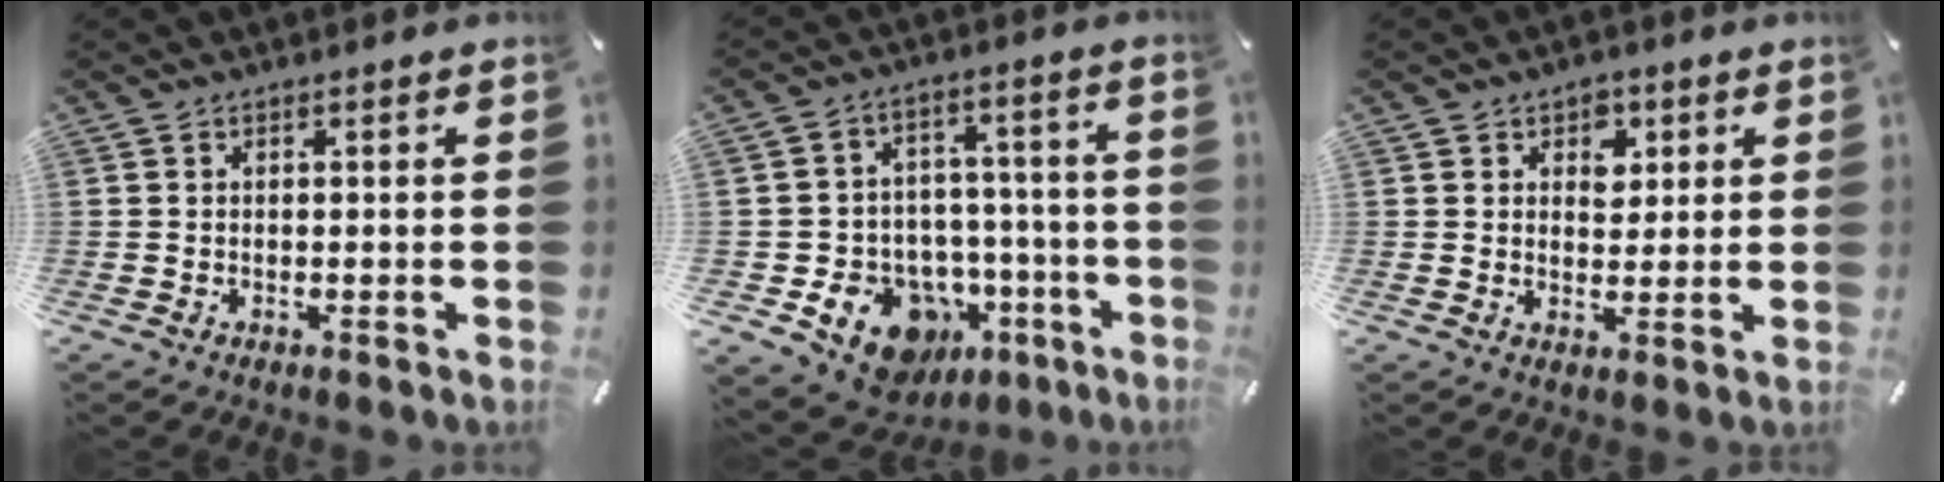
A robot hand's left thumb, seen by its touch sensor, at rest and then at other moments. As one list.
[{"total": 13.9, "force": [-7.1, 10.2, 6.2], "torque": [-0.074, 0.041, -0.114]}, {"total": 4.9, "force": [2.0, 3.7, 2.5], "torque": [-0.019, -0.007, 0.026]}]